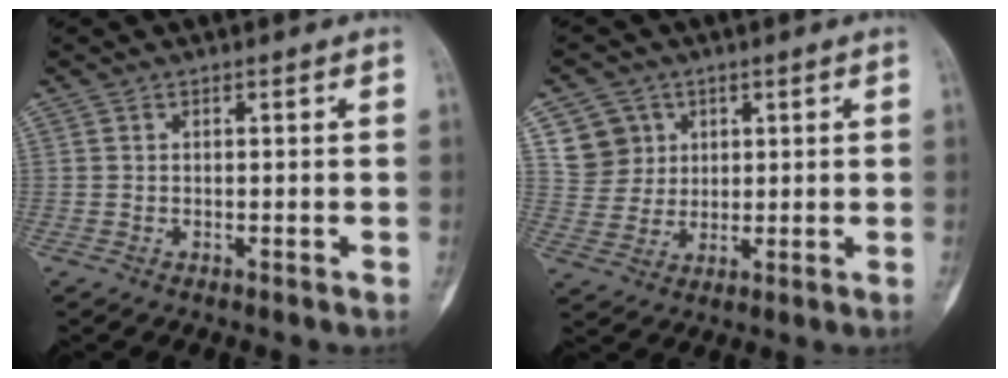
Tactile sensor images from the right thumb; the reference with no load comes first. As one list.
[{"total": 7.0, "force": [2.8, 6.3, 0.9], "torque": [0.013, -0.014, 0.055]}]